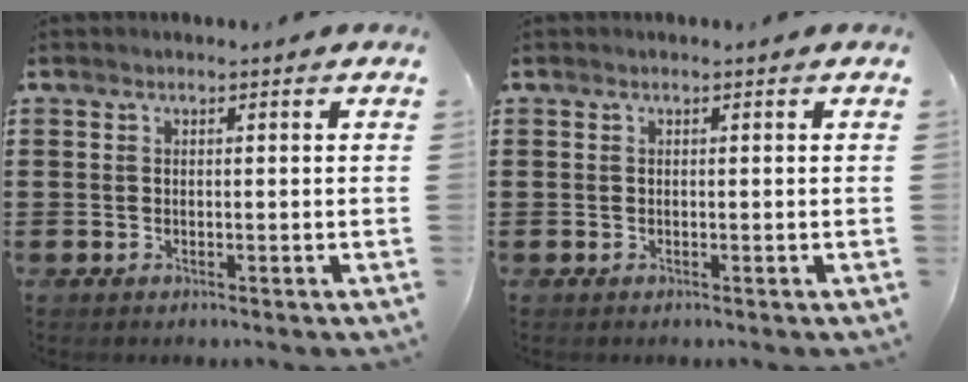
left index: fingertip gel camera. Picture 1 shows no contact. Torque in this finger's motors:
{"motor_torque": [0.00, 0.00, 0.00, 0.00]}